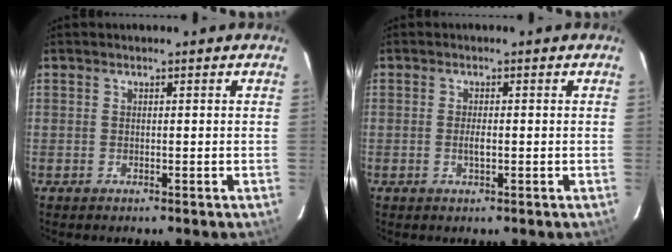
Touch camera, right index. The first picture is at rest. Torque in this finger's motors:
{"motor_torque": [0.70, 0.01, 0.31, 0.06]}